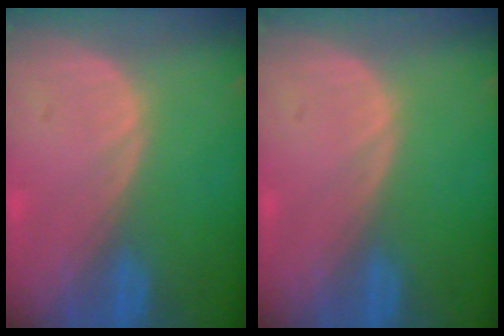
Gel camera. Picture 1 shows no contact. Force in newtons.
{"total": 0.0}